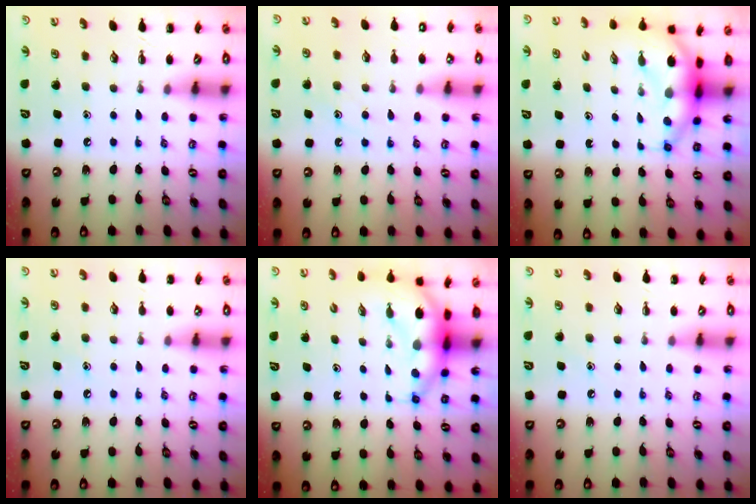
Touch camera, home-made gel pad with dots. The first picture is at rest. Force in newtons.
{"total": 8.9, "press": 8.8, "slide": 1.3}
{"total": 6.8, "press": 6.6, "slide": 1.6}
{"total": 5.0, "press": 4.8, "slide": 1.4}
{"total": 6.8, "press": 6.6, "slide": 1.6}
{"total": 6.1, "press": 5.8, "slide": 2.0}